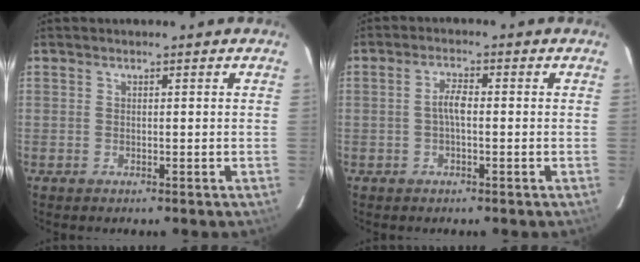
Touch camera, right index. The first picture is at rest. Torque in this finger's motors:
{"motor_torque": [0.17, -0.05, 0.22, 0.07]}